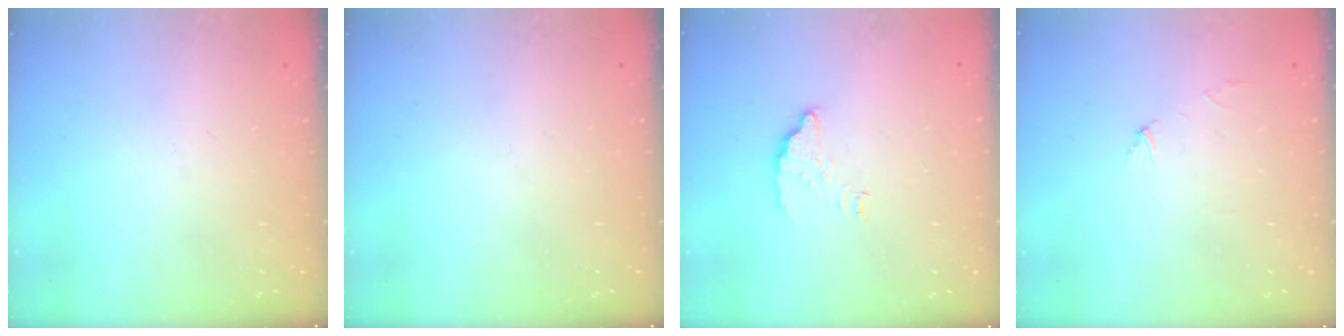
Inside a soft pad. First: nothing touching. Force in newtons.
{"total": 0.0}
{"total": 3.6, "press": 3.6, "slide": 0.2}
{"total": 2.9, "press": 2.9, "slide": 0.3}